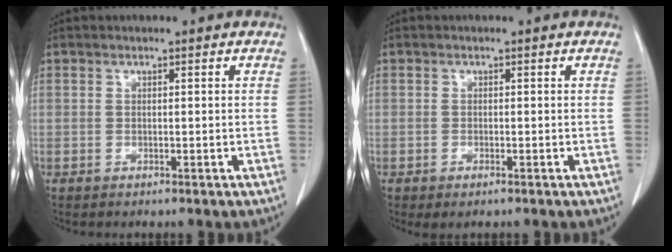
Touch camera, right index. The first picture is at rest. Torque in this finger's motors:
{"motor_torque": [0.52, -0.39, 0.10, 0.01]}